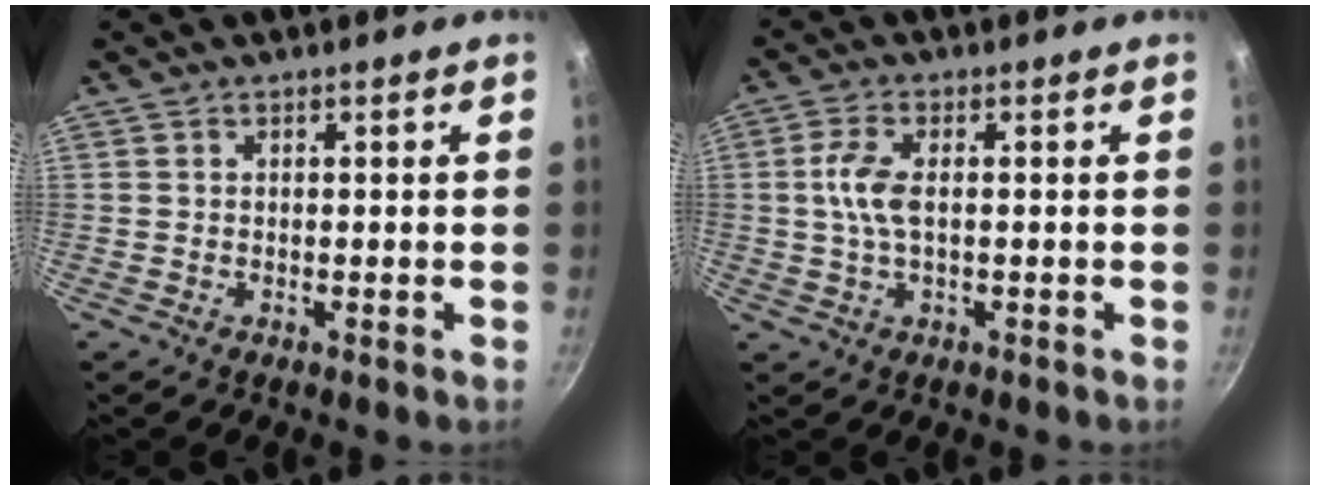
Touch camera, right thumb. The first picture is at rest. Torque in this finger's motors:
{"motor_torque": [1.09, 0.90, 0.73, -0.43, 0.20]}